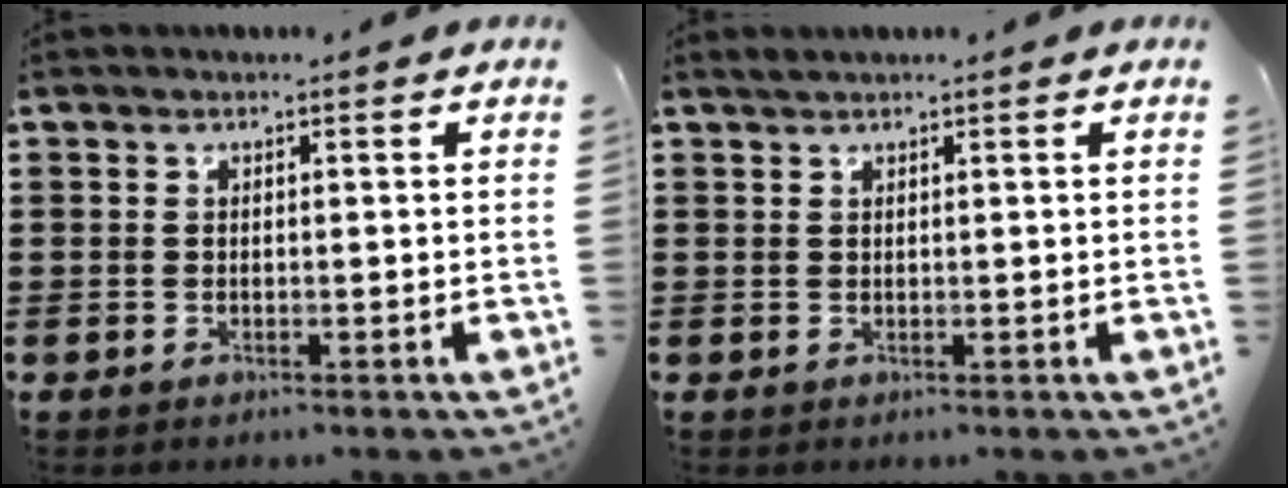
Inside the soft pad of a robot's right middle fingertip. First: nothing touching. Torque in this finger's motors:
{"motor_torque": [-0.10, -0.23, -0.06, -0.01]}